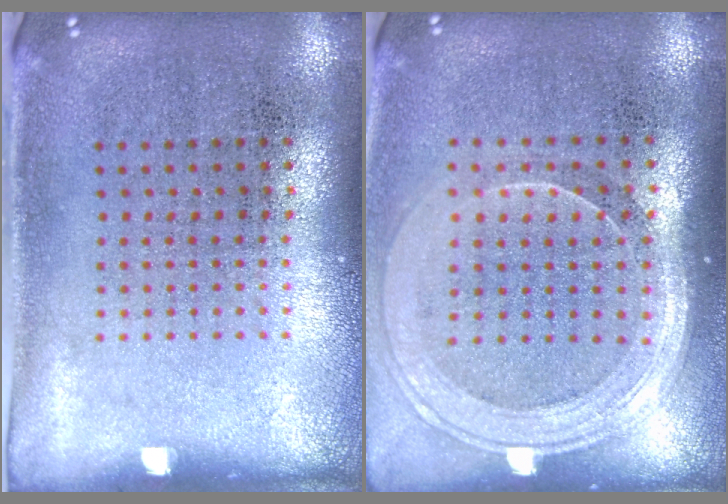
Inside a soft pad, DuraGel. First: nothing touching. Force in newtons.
{"total": 1.8, "press": 1.7, "slide": 0.8}